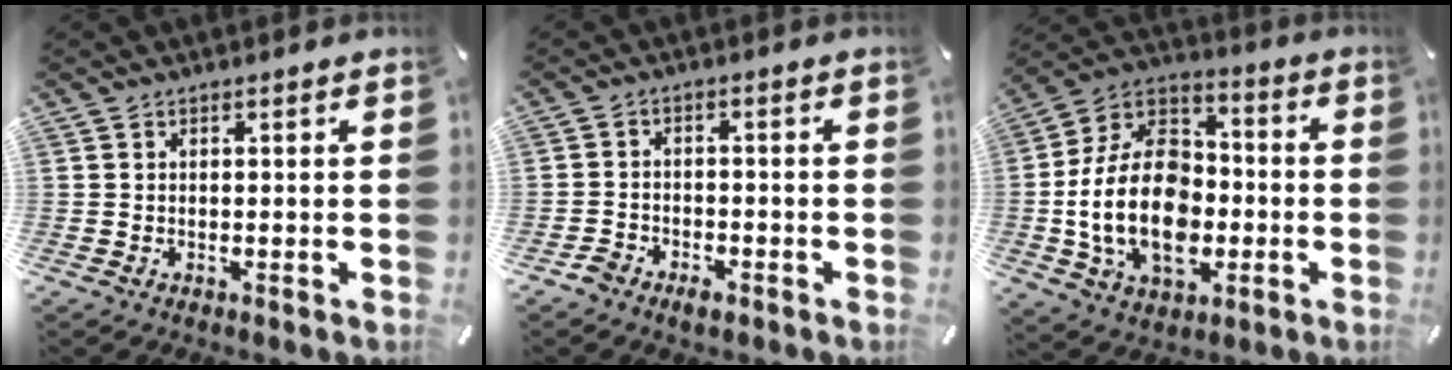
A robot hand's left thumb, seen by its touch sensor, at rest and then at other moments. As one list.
[{"total": 3.4, "force": [-2.5, 2.0, 1.0], "torque": [-0.022, 0.011, -0.050]}, {"total": 21.0, "force": [-4.8, 14.6, 14.4], "torque": [-0.297, 0.020, -0.084]}]